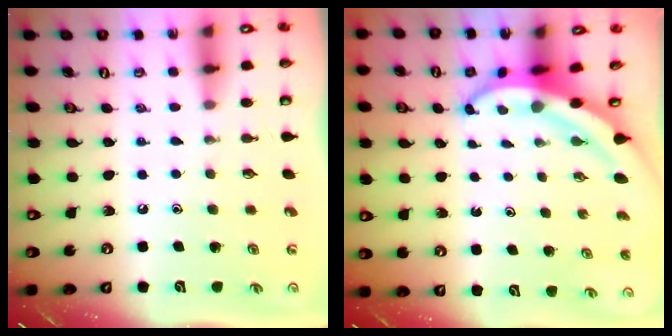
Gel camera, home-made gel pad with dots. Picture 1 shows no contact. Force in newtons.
{"total": 4.8, "press": 4.7, "slide": 0.5}